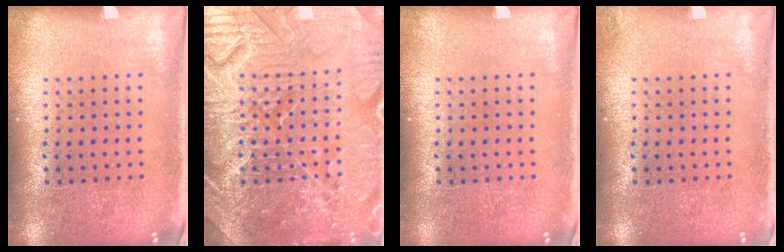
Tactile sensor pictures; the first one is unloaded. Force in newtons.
{"total": 6.0, "press": 5.9, "slide": 0.7}
{"total": 0.0}
{"total": 0.7, "press": 0.7, "slide": 0.1}